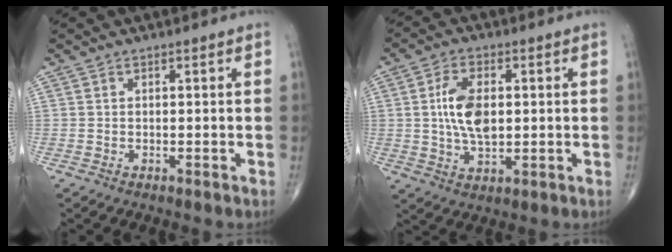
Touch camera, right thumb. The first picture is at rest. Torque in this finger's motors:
{"motor_torque": [0.83, 2.12, 1.25, -0.08, 0.18]}